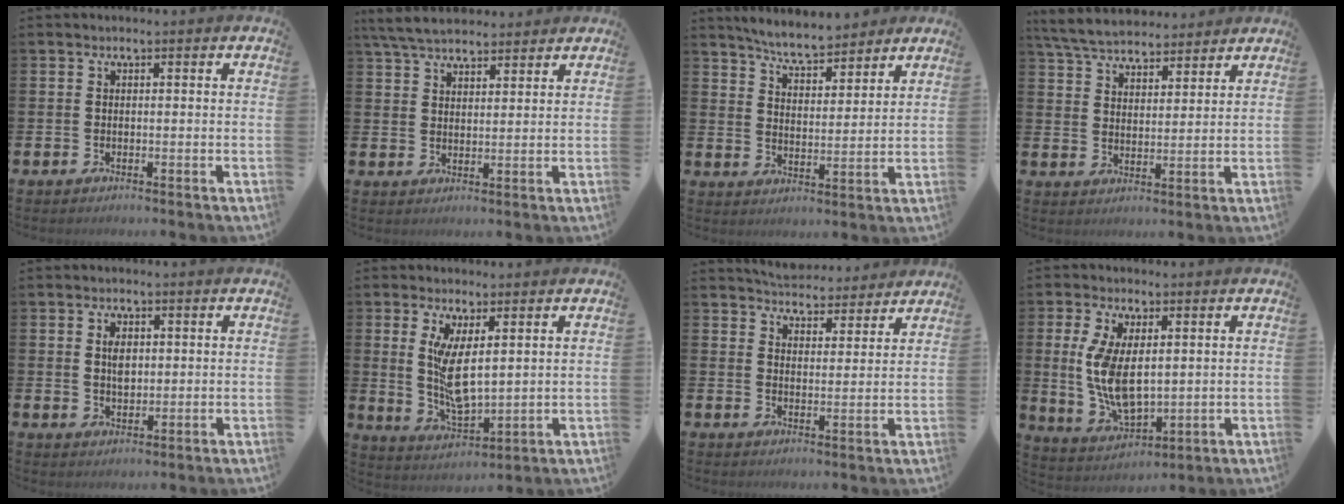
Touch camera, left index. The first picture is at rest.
{"total": 5.3, "force": [4.9, 1.3, 1.3], "torque": [-0.048, -0.012, 0.092]}
{"total": 6.5, "force": [6.2, 1.0, 1.7], "torque": [-0.053, -0.031, 0.109]}
{"total": 6.1, "force": [5.8, 1.5, 1.1], "torque": [-0.050, -0.022, 0.105]}
{"total": 2.6, "force": [0.9, 1.7, 1.8], "torque": [-0.023, 0.000, 0.011]}
{"total": 6.5, "force": [2.5, 2.6, 5.4], "torque": [-0.102, -0.017, 0.043]}
{"total": 5.2, "force": [5.1, 1.0, 0.0], "torque": [-0.009, -0.037, 0.090]}
{"total": 7.6, "force": [1.6, 4.1, 6.2], "torque": [-0.126, -0.005, 0.026]}